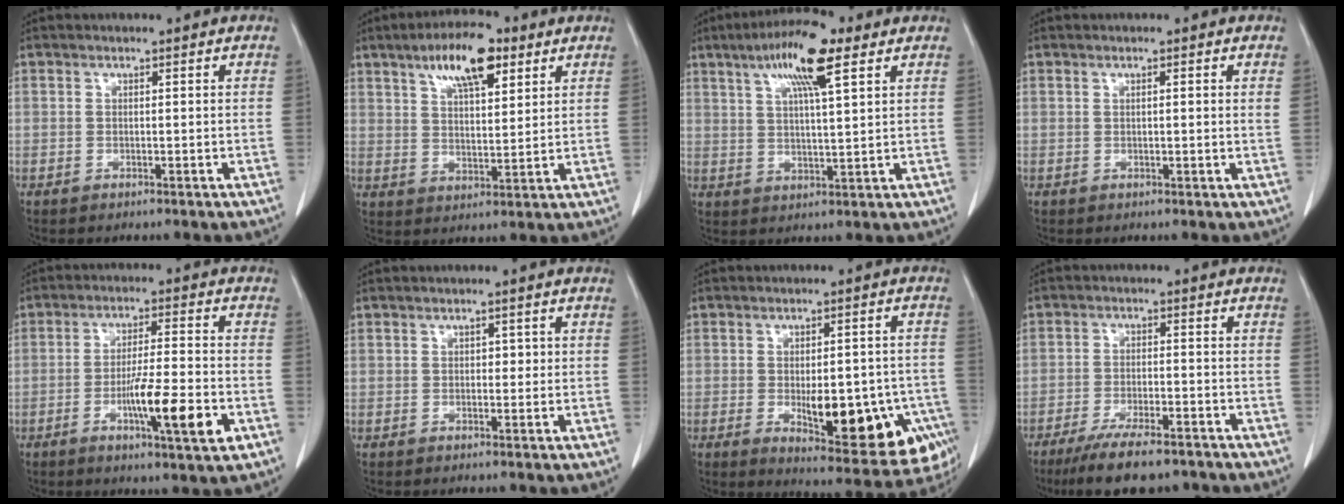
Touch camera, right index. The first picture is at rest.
{"total": 11.2, "force": [6.2, 3.8, 8.5], "torque": [-0.149, 0.012, 0.109]}
{"total": 11.9, "force": [6.2, 2.2, 9.9], "torque": [-0.181, 0.017, 0.104]}
{"total": 2.4, "force": [0.8, 0.4, 2.2], "torque": [-0.044, 0.004, 0.011]}
{"total": 11.5, "force": [-4.0, 1.3, 10.7], "torque": [-0.176, -0.007, -0.063]}
{"total": 2.1, "force": [0.2, 1.3, 1.6], "torque": [-0.031, 0.009, 0.006]}
{"total": 18.7, "force": [-6.1, 7.1, 16.2], "torque": [-0.156, 0.011, -0.059]}
{"total": 11.8, "force": [-9.0, 3.0, 7.0], "torque": [-0.116, -0.018, -0.140]}